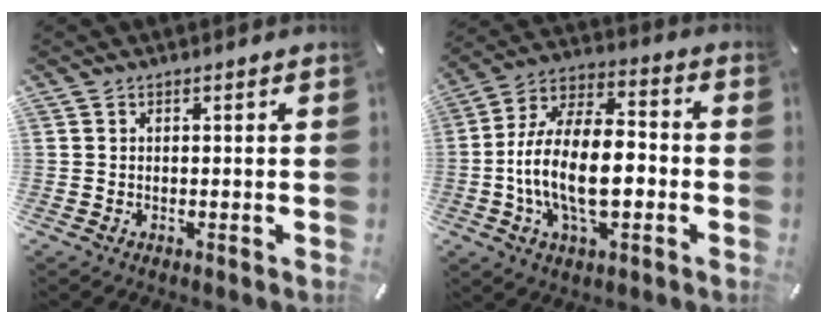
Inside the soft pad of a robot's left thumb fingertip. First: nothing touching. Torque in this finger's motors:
{"motor_torque": [0.27, 1.66, 0.62, 0.10, 0.61]}